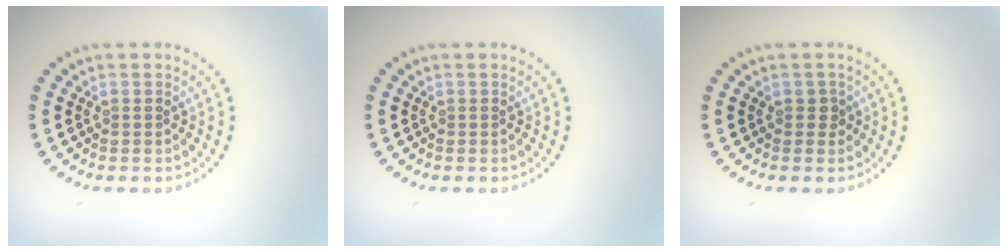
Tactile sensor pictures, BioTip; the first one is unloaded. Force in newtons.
{"total": 0.0}
{"total": 1.0, "press": 0.9, "slide": 0.5}